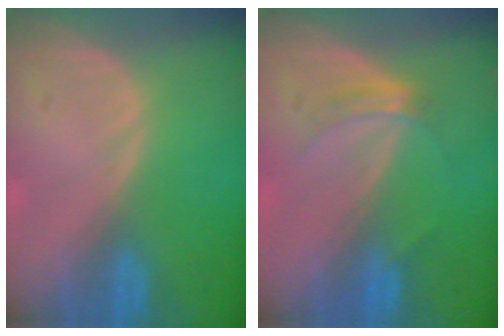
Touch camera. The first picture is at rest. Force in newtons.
{"total": 2.8, "press": 2.5, "slide": 1.3}